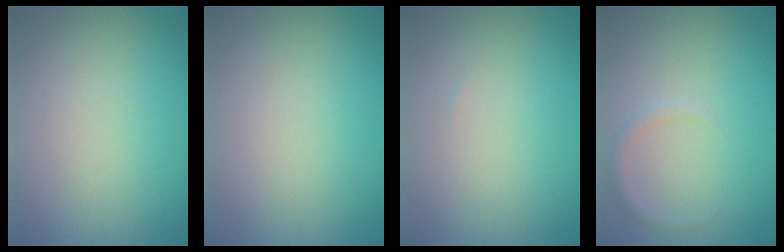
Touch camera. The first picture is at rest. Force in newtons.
{"total": 0.0}
{"total": 0.0}
{"total": 1.2, "press": 1.2, "slide": 0.0}